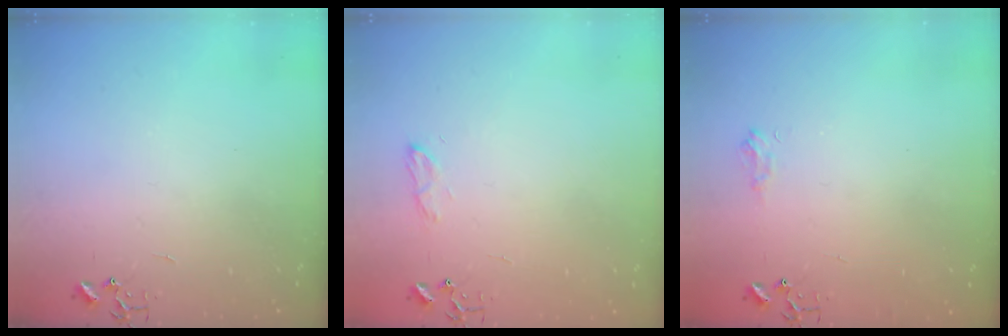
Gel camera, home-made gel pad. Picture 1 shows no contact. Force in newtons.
{"total": 7.9, "press": 7.8, "slide": 0.9}
{"total": 6.3, "press": 6.3, "slide": 0.8}